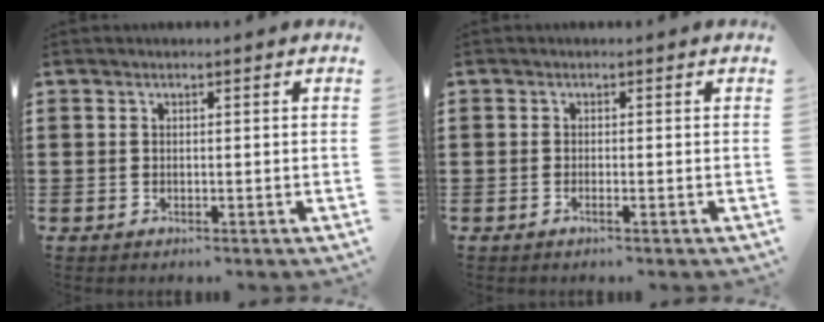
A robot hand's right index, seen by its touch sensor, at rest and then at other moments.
{"total": 0.7, "force": [-0.4, -0.2, 0.6], "torque": [-0.011, -0.004, -0.008]}